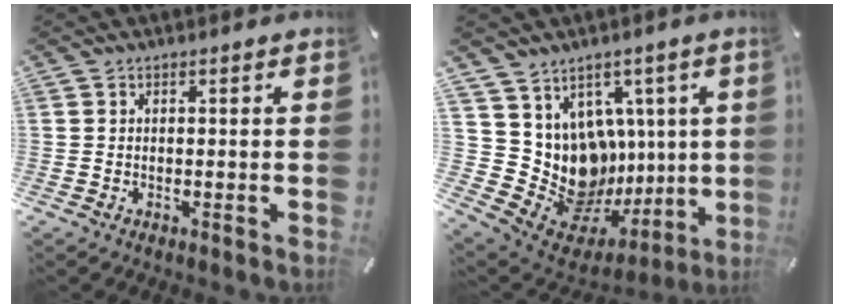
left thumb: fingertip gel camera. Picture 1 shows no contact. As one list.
[{"total": 13.4, "force": [1.1, 12.7, 4.2], "torque": [-0.055, -0.065, 0.058]}]